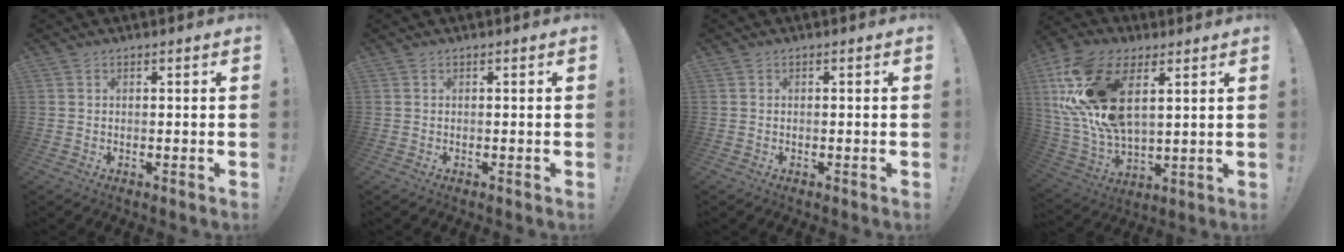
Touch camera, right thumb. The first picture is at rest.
{"total": 0.0}
{"total": 0.0}
{"total": 22.3, "force": [9.2, 12.8, 15.8], "torque": [-0.321, -0.037, 0.174]}